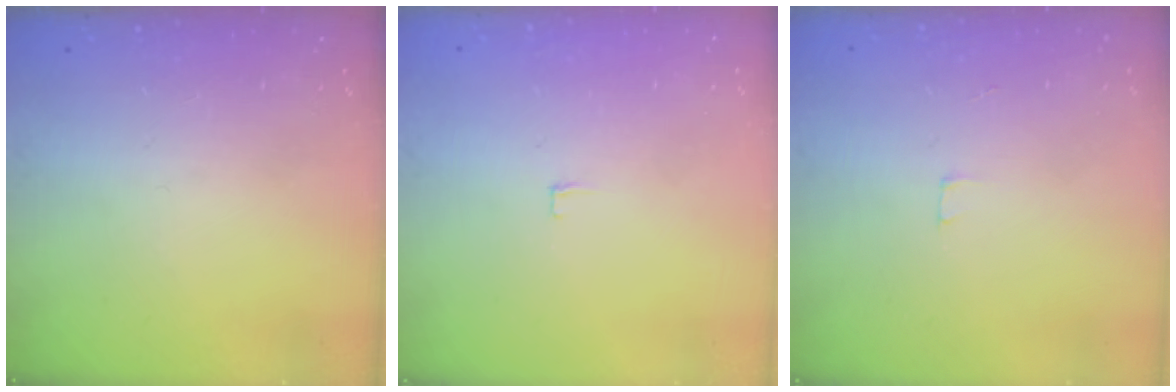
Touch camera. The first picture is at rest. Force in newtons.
{"total": 3.8, "press": 3.8, "slide": 0.3}
{"total": 1.8, "press": 1.8, "slide": 0.1}